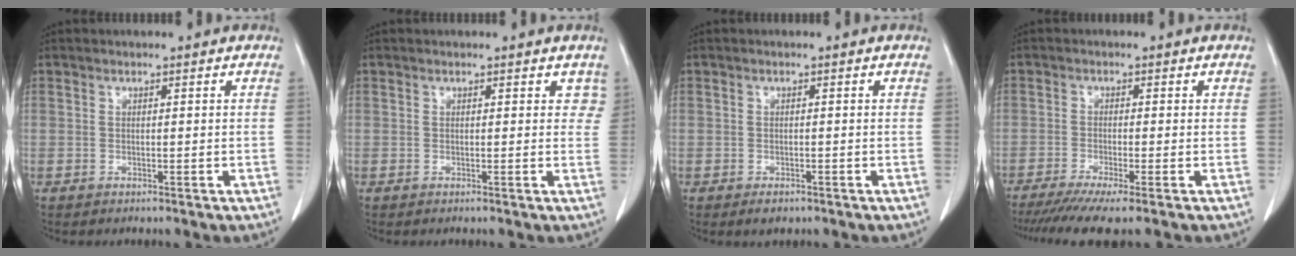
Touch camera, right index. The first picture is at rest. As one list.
[{"total": 2.0, "force": [1.3, 1.4, 0.7], "torque": [0.012, 0.004, 0.006]}, {"total": 1.7, "force": [-1.1, 1.1, 0.8], "torque": [-0.010, 0.000, -0.010]}, {"total": 7.3, "force": [-5.4, -0.1, 5.0], "torque": [-0.079, -0.015, -0.087]}]